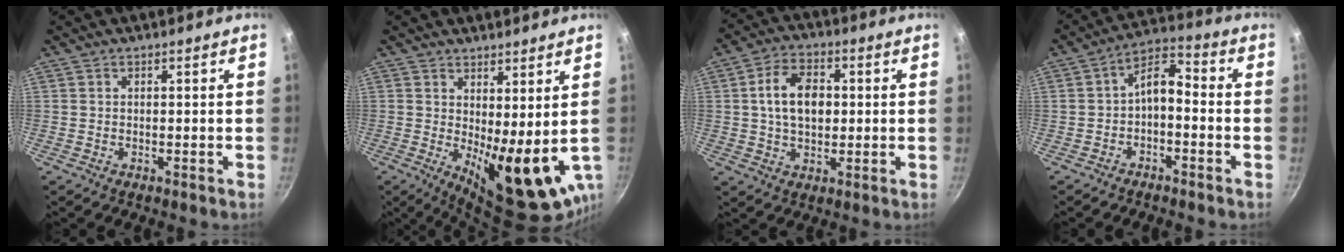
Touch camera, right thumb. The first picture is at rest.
{"total": 12.3, "force": [1.1, 4.4, 11.4], "torque": [-0.144, -0.030, 0.033]}
{"total": 10.0, "force": [1.2, 6.6, 7.4], "torque": [-0.112, 0.012, 0.014]}
{"total": 6.5, "force": [-1.9, 3.6, 5.1], "torque": [-0.076, 0.048, -0.035]}